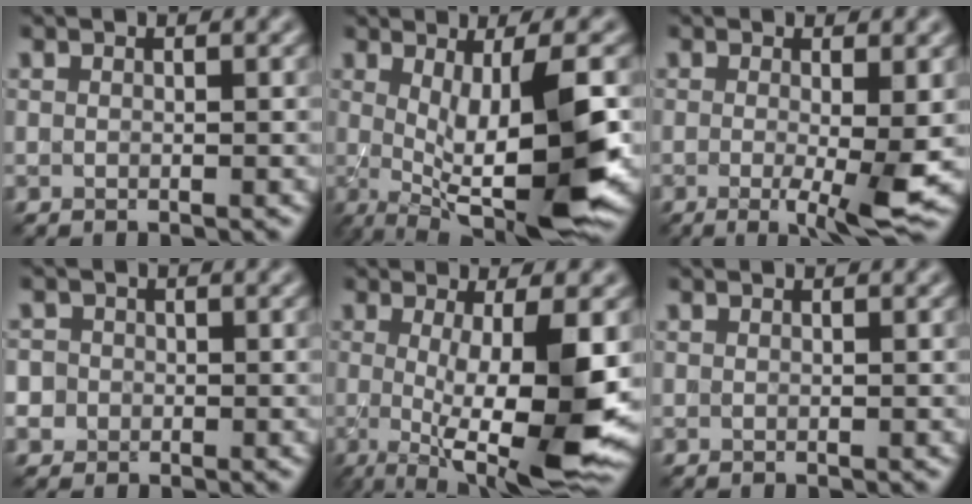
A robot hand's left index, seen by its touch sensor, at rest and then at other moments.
{"total": 10.5, "force": [-0.5, 2.5, 10.1], "torque": [-0.148, -0.012, -0.002]}
{"total": 4.7, "force": [-0.8, 0.7, 4.6], "torque": [-0.071, -0.015, -0.009]}
{"total": 2.7, "force": [-0.5, 2.6, 0.4], "torque": [0.003, 0.017, -0.032]}
{"total": 10.7, "force": [-0.9, 2.6, 10.4], "torque": [-0.146, -0.021, -0.009]}
{"total": 0.0}